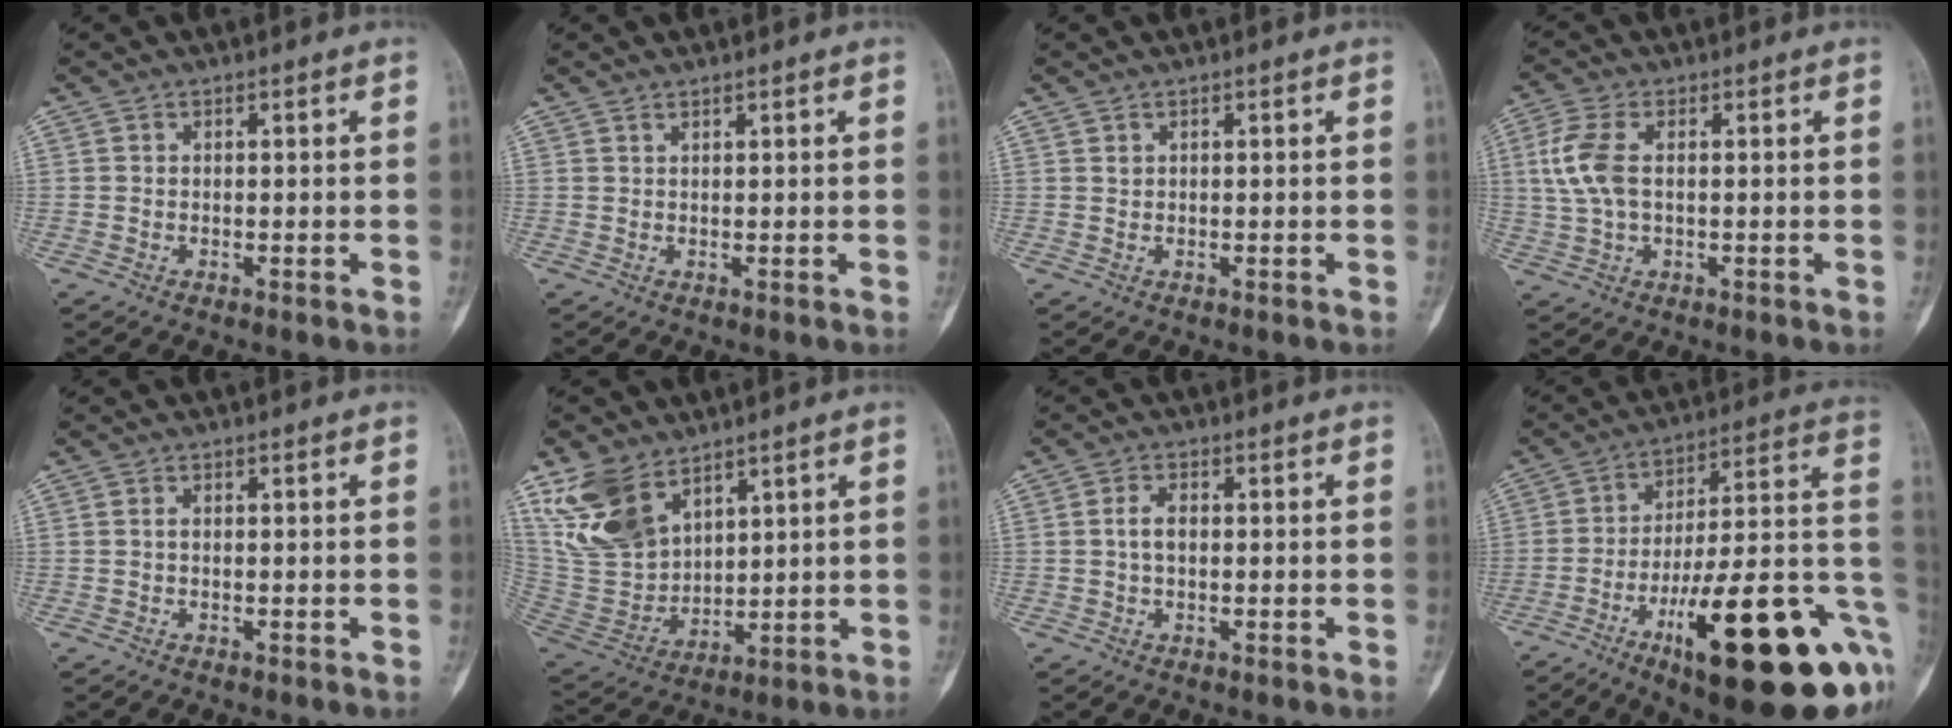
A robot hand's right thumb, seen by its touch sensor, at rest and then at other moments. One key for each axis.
{"total": 0.6, "fx": 0.6, "fy": 0.1, "fz": 0.1, "tx": -0.001, "ty": -0.004, "tz": 0.012}
{"total": 0.7, "fx": 0.5, "fy": 0.5, "fz": 0.2, "tx": 0.003, "ty": -0.003, "tz": 0.010}
{"total": 7.6, "fx": 1.0, "fy": 4.1, "fz": 6.3, "tx": -0.153, "ty": 0.006, "tz": 0.022}
{"total": 0.6, "fx": 0.0, "fy": 0.4, "fz": 0.5, "tx": -0.008, "ty": 0.001, "tz": 0.001}
{"total": 14.5, "fx": 8.8, "fy": 8.5, "fz": 7.8, "tx": -0.142, "ty": -0.037, "tz": 0.198}
{"total": 3.0, "fx": 0.1, "fy": 1.7, "fz": 2.4, "tx": -0.046, "ty": 0.007, "tz": 0.001}
{"total": 30.7, "fx": -10.7, "fy": 8.3, "fz": 27.5, "tx": -0.331, "ty": 0.039, "tz": -0.152}